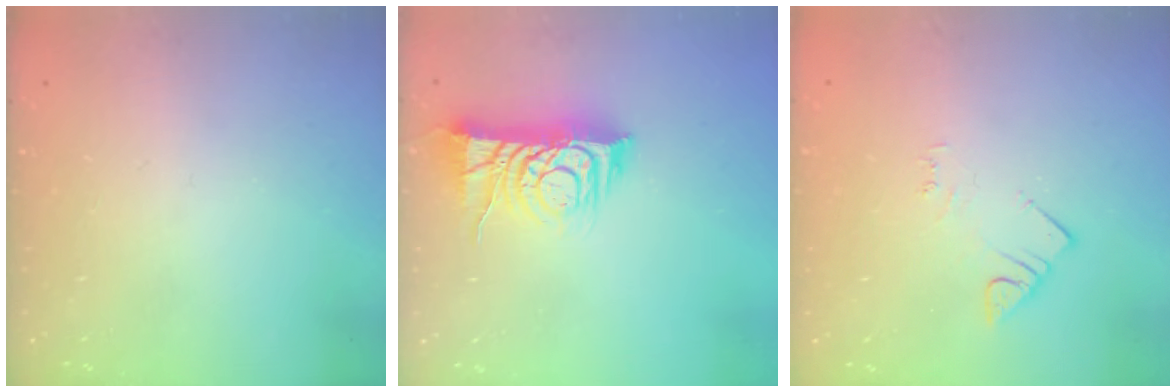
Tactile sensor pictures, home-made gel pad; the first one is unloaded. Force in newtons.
{"total": 9.6, "press": 9.6, "slide": 0.7}
{"total": 3.6, "press": 3.6, "slide": 0.6}